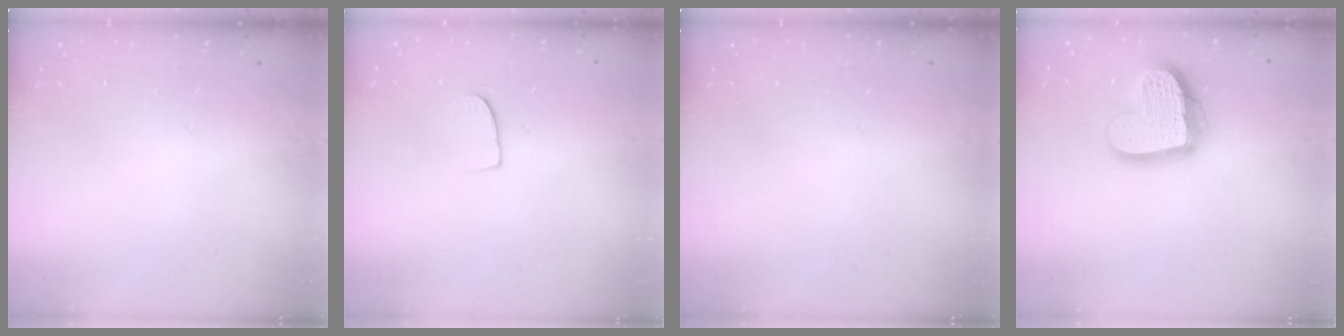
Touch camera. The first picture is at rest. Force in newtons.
{"total": 6.1, "press": 6.1, "slide": 0.4}
{"total": 0.0}
{"total": 17.8, "press": 17.7, "slide": 1.9}